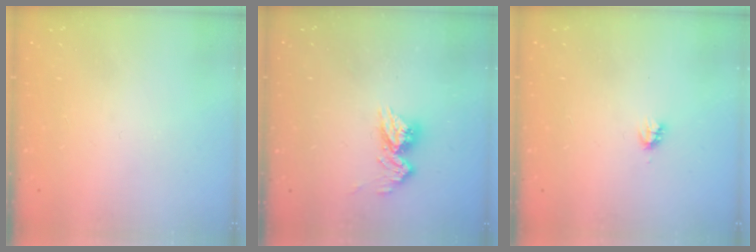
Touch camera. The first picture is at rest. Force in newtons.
{"total": 10.7, "press": 10.7, "slide": 1.0}
{"total": 2.7, "press": 2.7, "slide": 0.2}